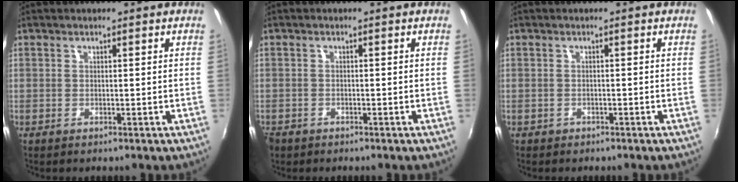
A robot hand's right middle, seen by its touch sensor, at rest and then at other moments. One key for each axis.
{"total": 2.3, "fx": -1.6, "fy": 1.6, "fz": 0.6, "tx": -0.019, "ty": -0.005, "tz": -0.030}
{"total": 1.3, "fx": -0.8, "fy": 1.0, "fz": 0.2, "tx": -0.009, "ty": -0.002, "tz": -0.010}